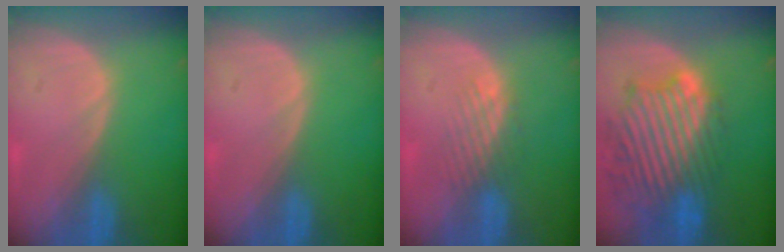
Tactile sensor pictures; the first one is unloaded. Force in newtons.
{"total": 0.0}
{"total": 3.4, "press": 2.8, "slide": 1.9}
{"total": 13.0, "press": 11.6, "slide": 5.8}